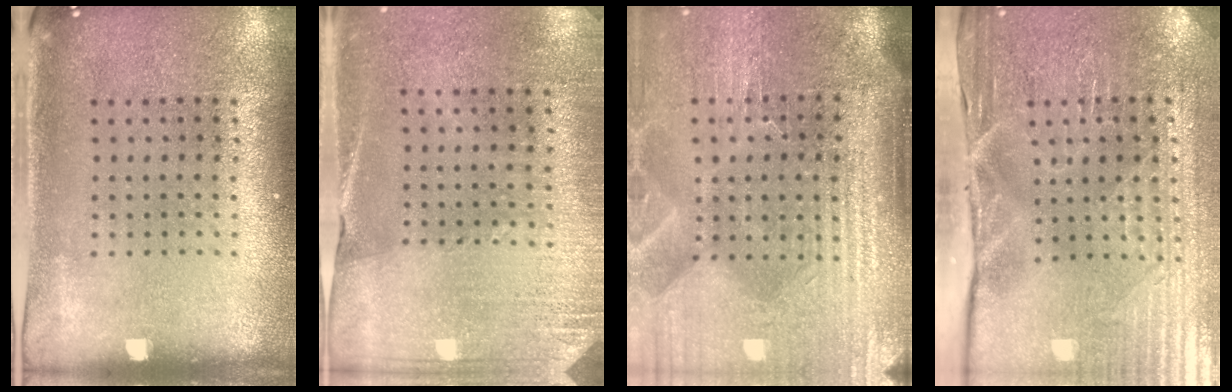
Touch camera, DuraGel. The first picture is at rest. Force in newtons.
{"total": 2.7, "press": 2.6, "slide": 0.9}
{"total": 4.9, "press": 4.2, "slide": 2.5}
{"total": 4.3, "press": 4.1, "slide": 1.0}